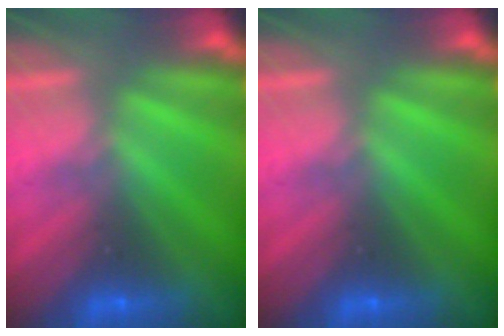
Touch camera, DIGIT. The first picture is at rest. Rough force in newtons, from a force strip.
{"total": 0.0}